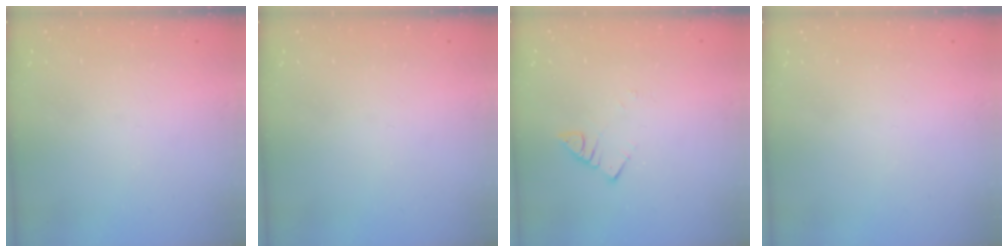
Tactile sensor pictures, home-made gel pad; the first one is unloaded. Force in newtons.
{"total": 0.0}
{"total": 3.1, "press": 3.1, "slide": 0.5}
{"total": 1.5, "press": 1.5, "slide": 0.1}